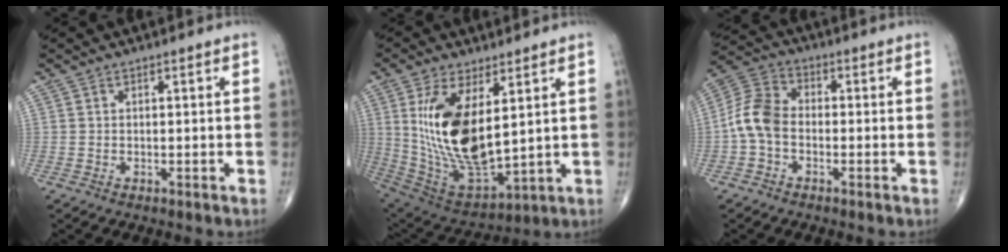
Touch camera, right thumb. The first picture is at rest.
{"total": 18.5, "force": [4.2, 8.5, 15.9], "torque": [-0.296, -0.027, 0.102]}
{"total": 8.1, "force": [-1.6, 5.5, 5.7], "torque": [-0.108, 0.024, -0.047]}